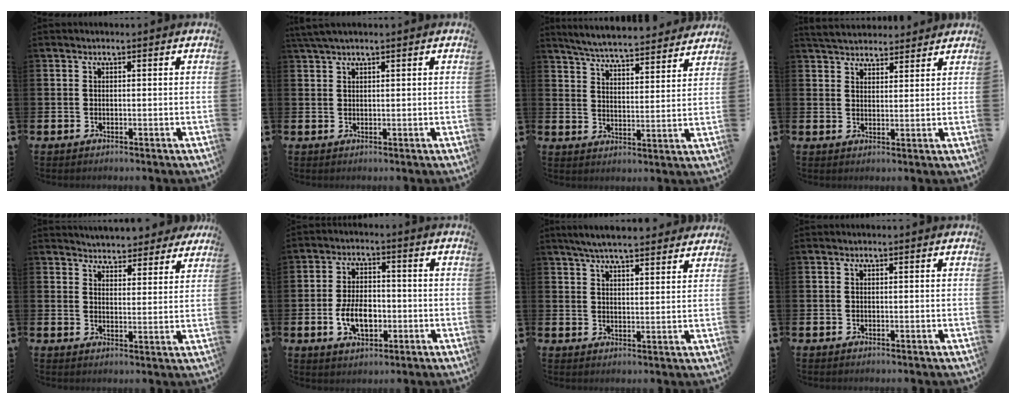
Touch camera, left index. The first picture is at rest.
{"total": 2.1, "force": [1.7, 0.2, 1.2], "torque": [-0.028, 0.005, 0.031]}
{"total": 5.9, "force": [5.8, 0.4, 0.9], "torque": [-0.033, -0.046, 0.101]}
{"total": 4.5, "force": [4.4, 1.0, 0.2], "torque": [-0.021, -0.018, 0.081]}
{"total": 5.1, "force": [5.0, 1.0, -0.4], "torque": [0.000, -0.041, 0.086]}
{"total": 6.0, "force": [-1.4, 3.6, 4.6], "torque": [-0.073, 0.003, -0.029]}
{"total": 5.6, "force": [5.4, 0.6, 1.6], "torque": [-0.039, -0.021, 0.096]}
{"total": 0.0}